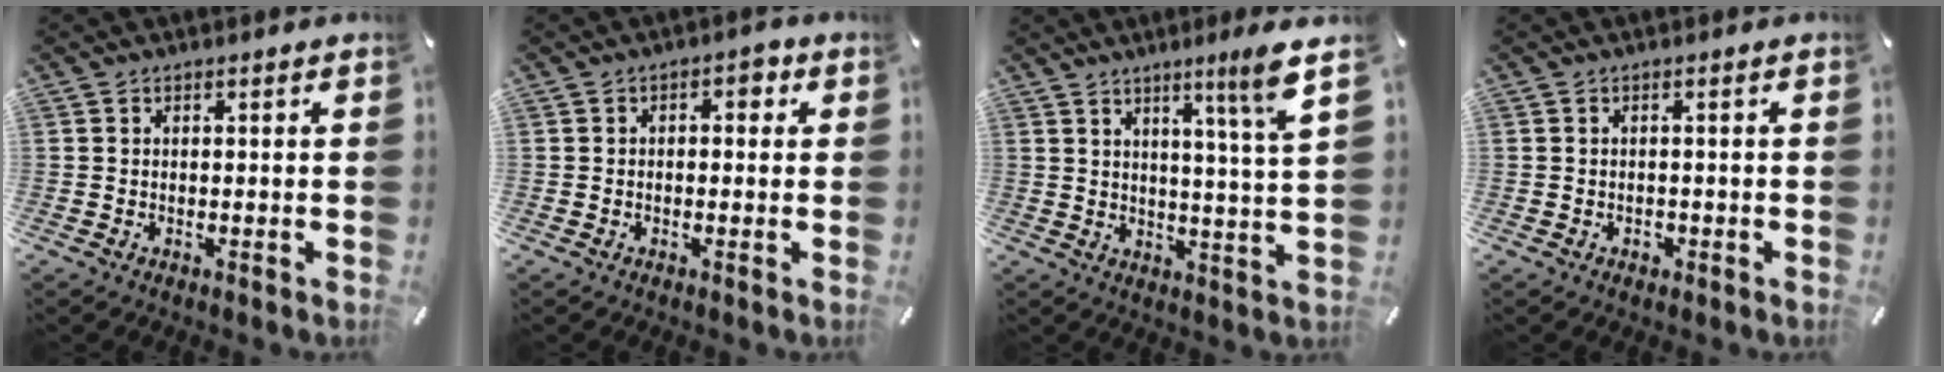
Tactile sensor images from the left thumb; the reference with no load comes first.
{"total": 2.6, "force": [-0.5, 1.7, 1.8], "torque": [-0.032, 0.011, -0.015]}
{"total": 9.8, "force": [6.1, -1.0, 7.6], "torque": [-0.119, -0.036, 0.090]}
{"total": 1.0, "force": [-0.5, 0.8, 0.4], "torque": [-0.011, 0.002, -0.010]}